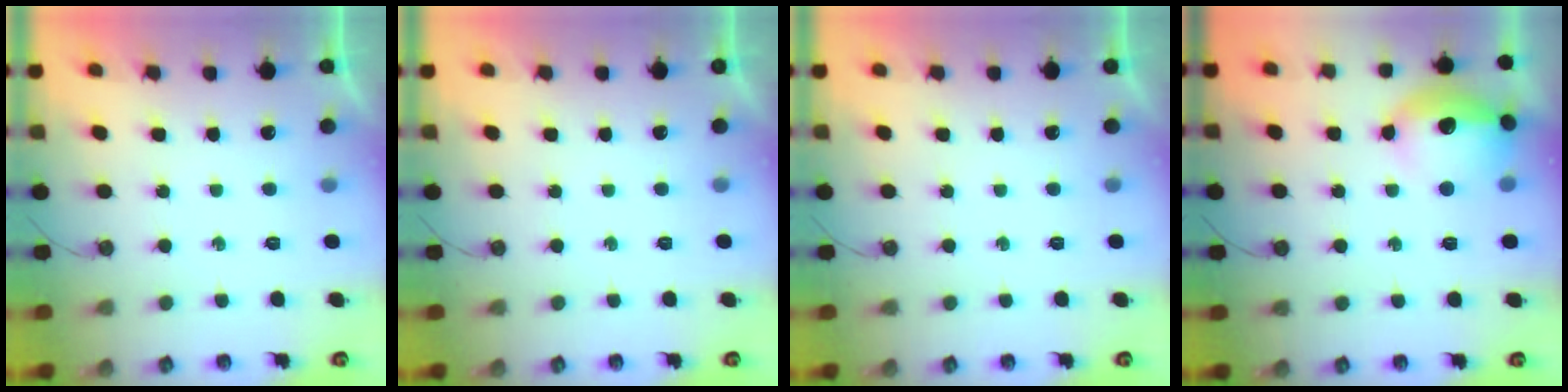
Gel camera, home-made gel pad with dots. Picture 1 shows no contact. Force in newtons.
{"total": 0.0}
{"total": 0.0}
{"total": 16.0, "press": 15.9, "slide": 1.3}